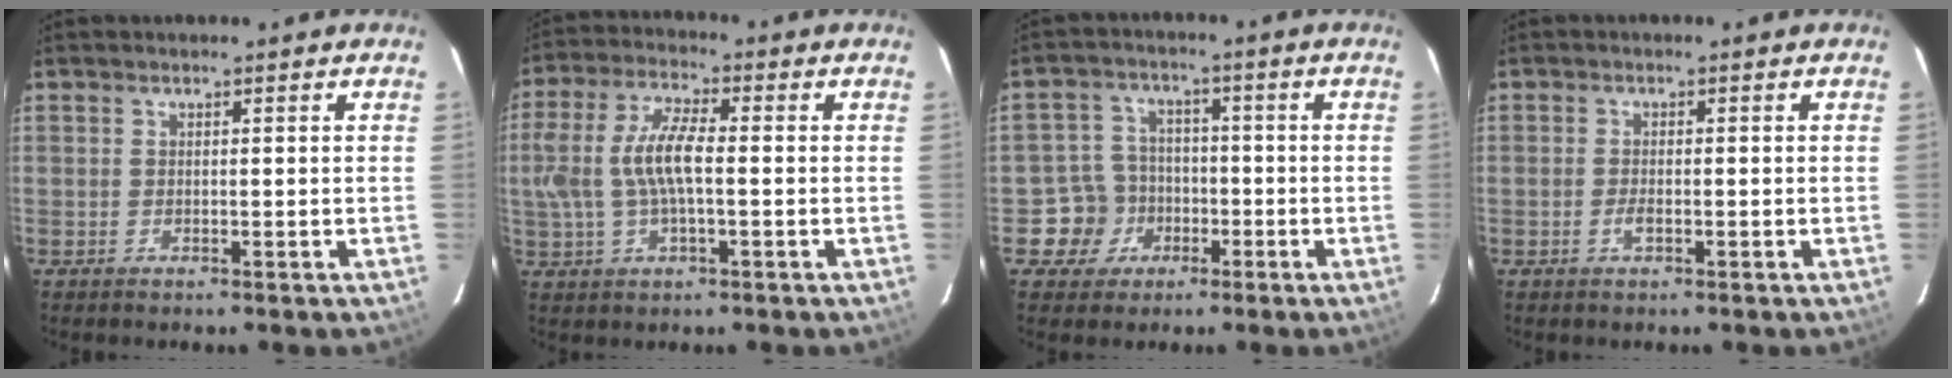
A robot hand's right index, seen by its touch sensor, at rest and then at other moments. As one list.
[{"total": 10.4, "force": [-0.4, 3.8, 9.7], "torque": [-0.203, 0.010, -0.005]}, {"total": 7.0, "force": [-2.7, 6.4, 0.4], "torque": [-0.024, 0.029, -0.040]}, {"total": 1.8, "force": [-0.8, 0.7, 1.4], "torque": [-0.030, -0.001, -0.014]}]